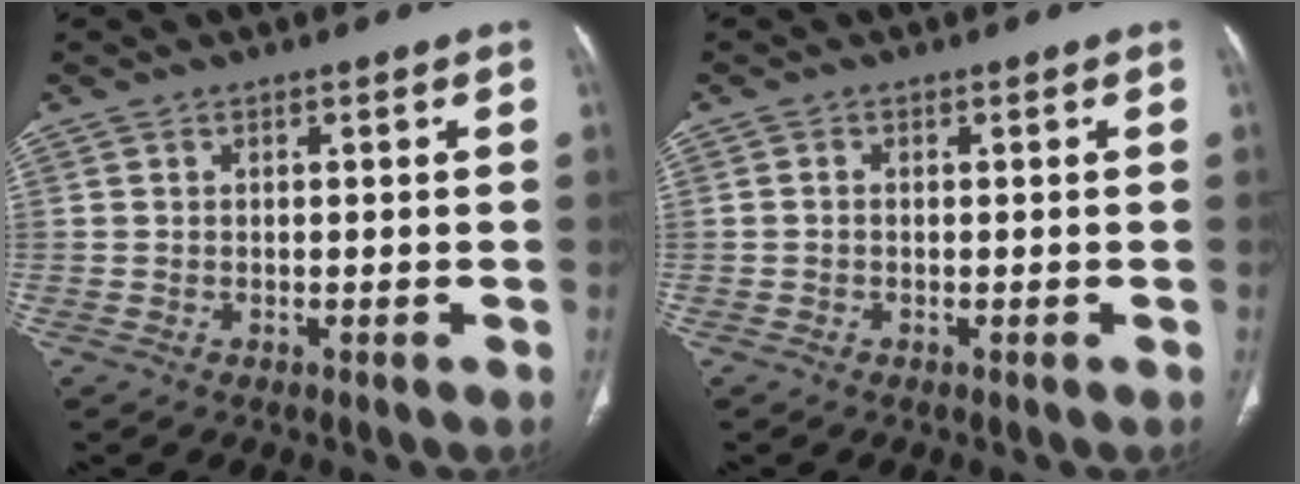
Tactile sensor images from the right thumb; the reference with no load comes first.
{"total": 0.5, "force": [-0.1, 0.4, 0.3], "torque": [-0.005, 0.001, -0.006]}